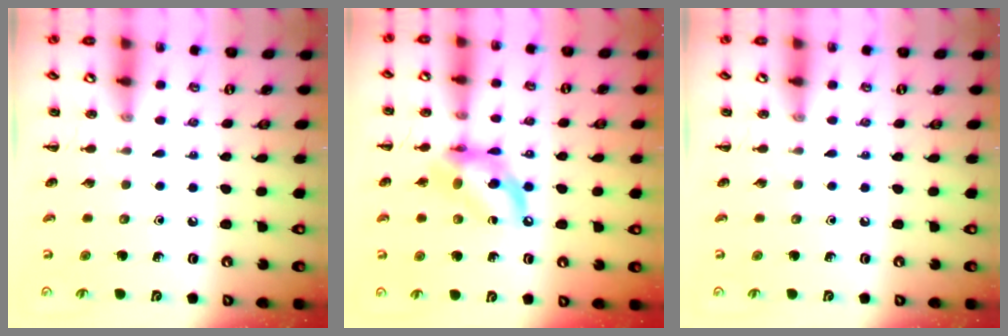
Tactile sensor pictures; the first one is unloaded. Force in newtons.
{"total": 13.0, "press": 12.7, "slide": 3.1}
{"total": 0.0}